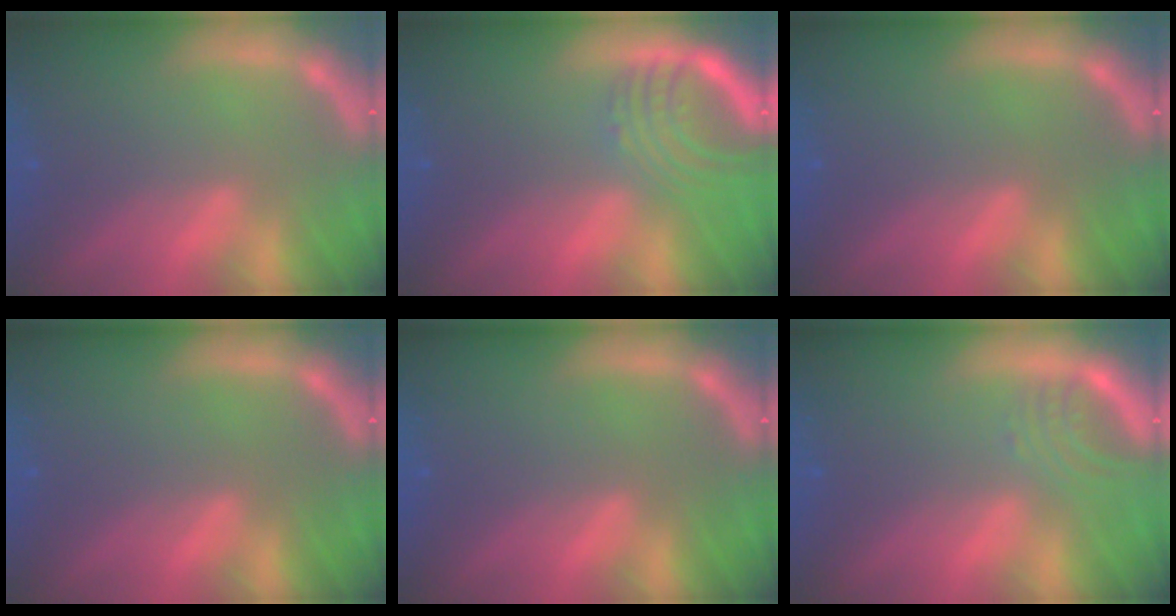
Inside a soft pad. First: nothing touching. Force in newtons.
{"total": 5.5}
{"total": 0.0}
{"total": 0.0}
{"total": 0.0}
{"total": 2.5}